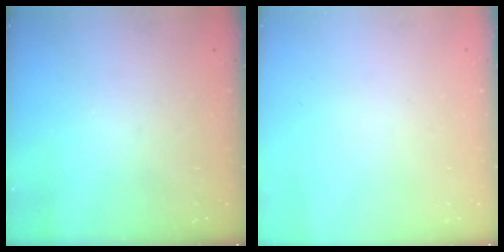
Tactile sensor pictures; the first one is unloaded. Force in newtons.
{"total": 0.0}